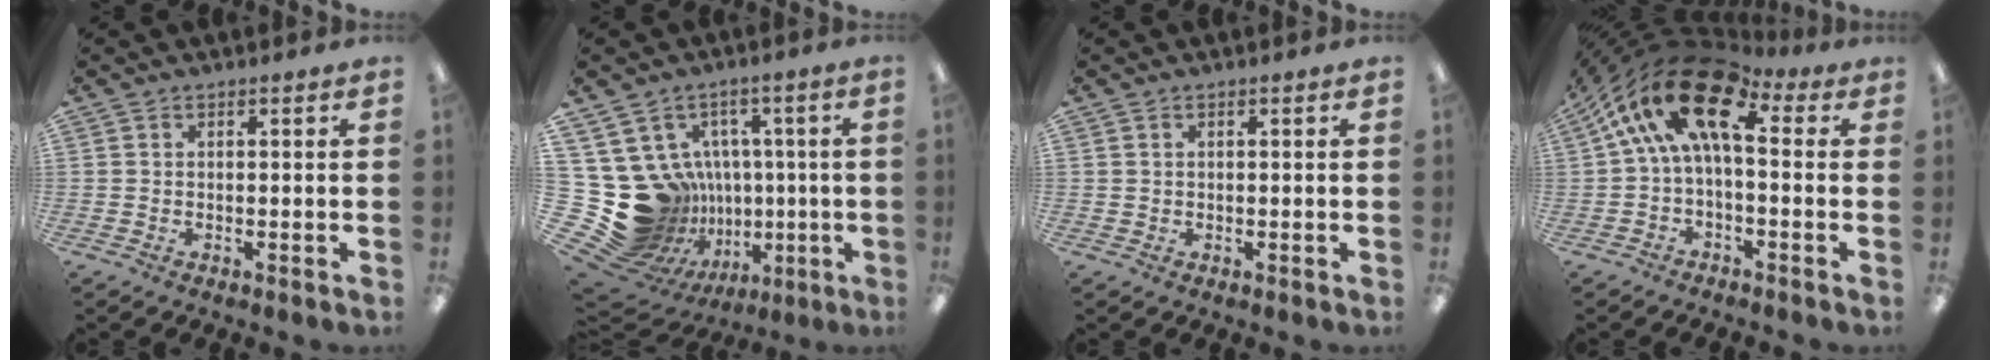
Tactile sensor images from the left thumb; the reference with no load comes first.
{"total": 19.4, "force": [-0.8, 18.1, 7.0], "torque": [-0.153, -0.025, 0.051]}
{"total": 0.8, "force": [0.3, 0.7, 0.0], "torque": [0.000, 0.004, 0.005]}
{"total": 18.0, "force": [5.1, 8.6, 15.0], "torque": [-0.274, -0.022, 0.091]}